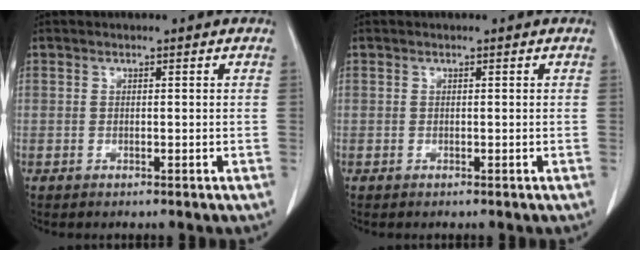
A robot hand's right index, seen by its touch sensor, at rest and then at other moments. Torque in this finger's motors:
{"motor_torque": [0.00, 0.06, -0.01, 0.01]}